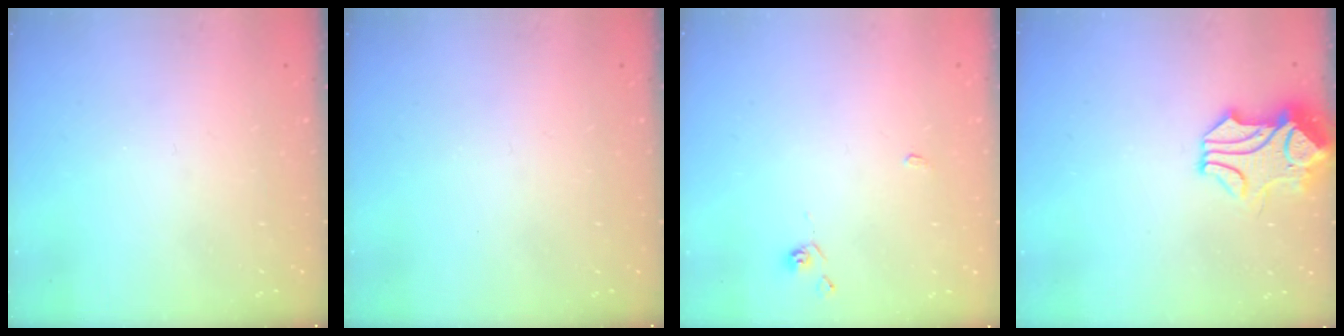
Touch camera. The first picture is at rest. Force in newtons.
{"total": 0.0}
{"total": 2.2, "press": 2.2, "slide": 0.5}
{"total": 1.3, "press": 0.7, "slide": 1.1}